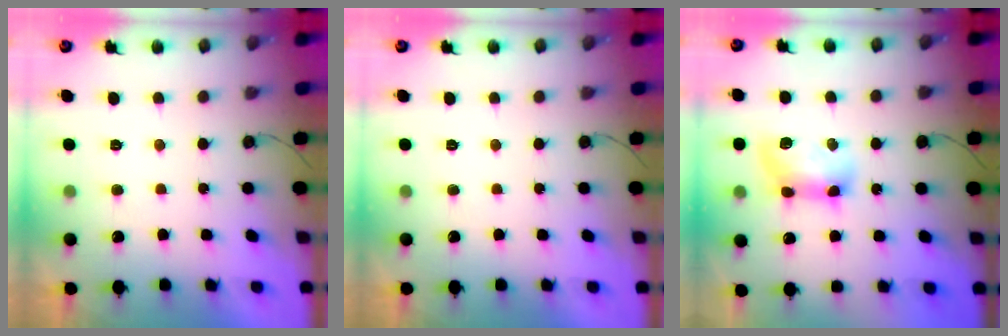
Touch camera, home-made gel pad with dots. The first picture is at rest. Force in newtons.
{"total": 0.0}
{"total": 10.1, "press": 10.0, "slide": 0.5}